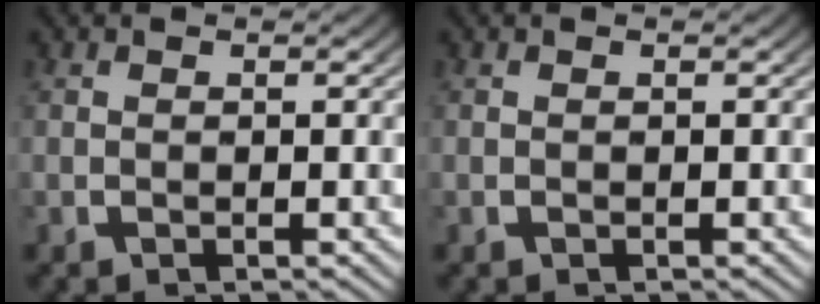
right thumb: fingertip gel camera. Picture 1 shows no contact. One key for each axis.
{"total": 0.0}